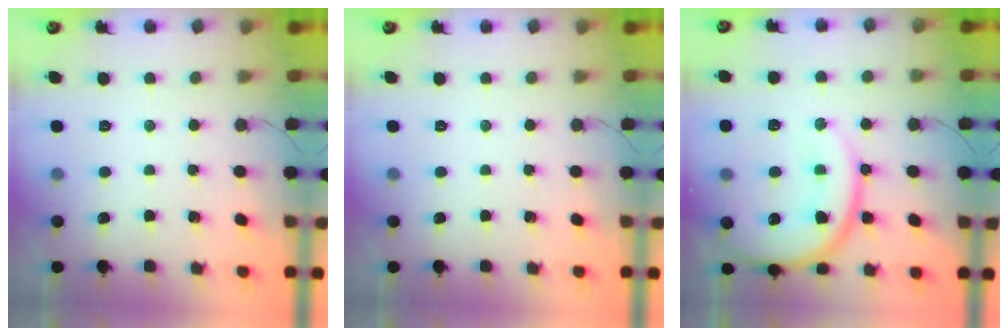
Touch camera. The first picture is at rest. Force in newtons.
{"total": 0.0}
{"total": 18.1, "press": 18.0, "slide": 2.3}